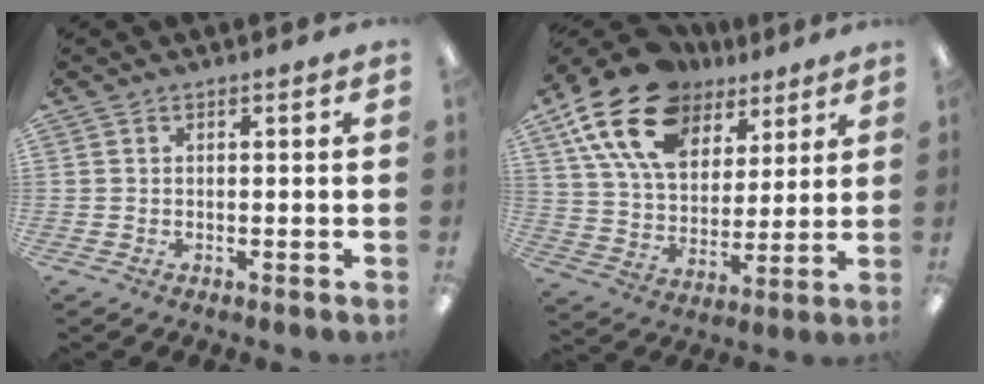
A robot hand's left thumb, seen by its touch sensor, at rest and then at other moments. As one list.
[{"total": 20.3, "force": [11.6, 12.6, 10.8], "torque": [-0.205, -0.046, 0.211]}]